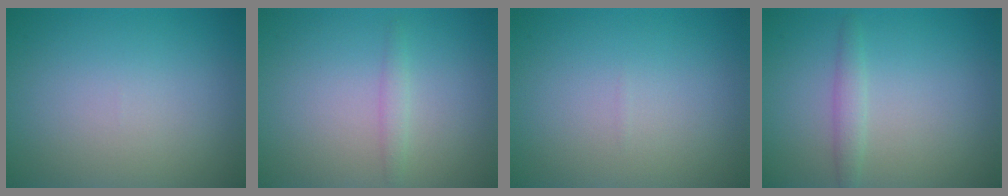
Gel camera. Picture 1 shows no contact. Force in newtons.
{"total": 1.0, "press": 1.0, "slide": 0.1}
{"total": 0.0}
{"total": 1.4, "press": 1.4, "slide": 0.1}